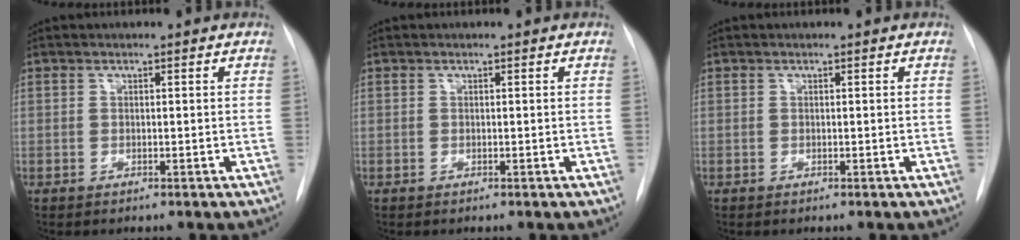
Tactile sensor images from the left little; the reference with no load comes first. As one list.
[{"total": 0.0}, {"total": 0.0}]